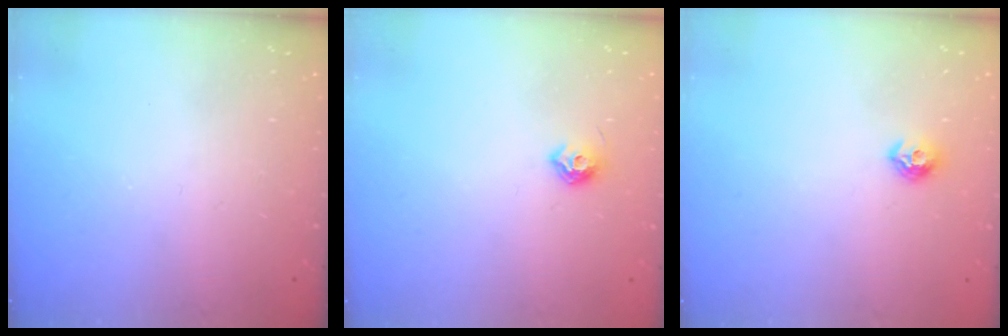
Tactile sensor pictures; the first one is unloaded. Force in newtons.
{"total": 6.4, "press": 6.3, "slide": 1.1}
{"total": 6.5, "press": 6.5, "slide": 0.7}